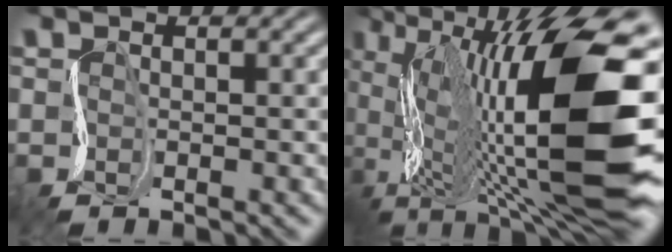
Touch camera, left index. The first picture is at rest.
{"total": 15.0, "force": [1.0, 5.4, 14.0], "torque": [-0.253, 0.030, 0.014]}